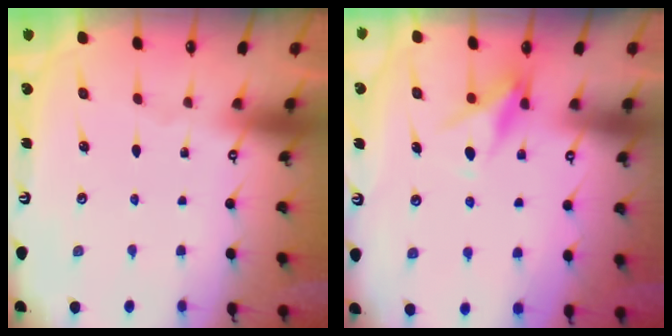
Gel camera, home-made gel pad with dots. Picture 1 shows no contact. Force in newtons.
{"total": 8.1, "press": 8.0, "slide": 0.9}